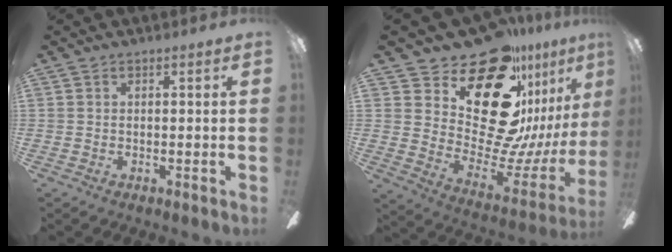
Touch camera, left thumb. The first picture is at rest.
{"total": 26.8, "force": [17.0, 13.3, 15.8], "torque": [-0.227, -0.144, 0.319]}